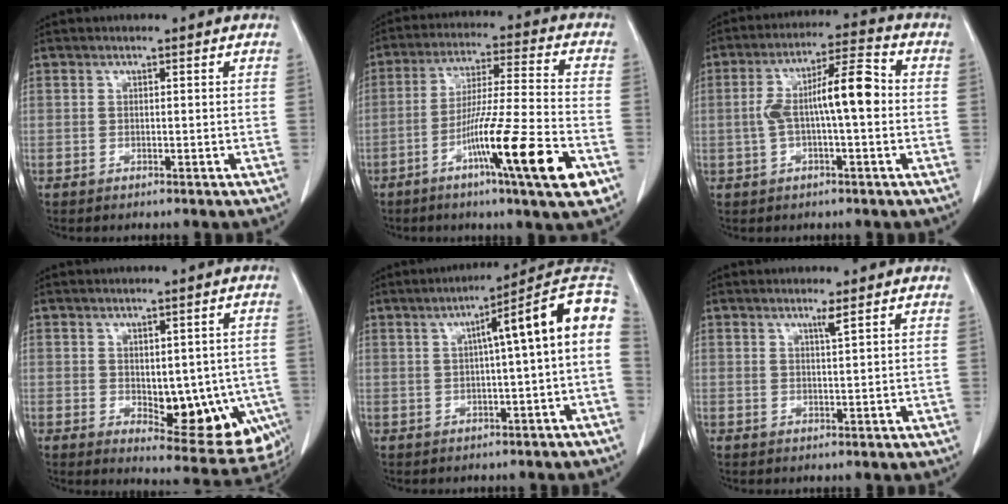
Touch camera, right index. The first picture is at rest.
{"total": 16.5, "force": [-7.0, -0.5, 15.0], "torque": [-0.252, -0.021, -0.116]}
{"total": 10.0, "force": [-0.2, 1.9, 9.9], "torque": [-0.175, 0.035, -0.003]}
{"total": 12.9, "force": [-2.9, 6.1, 10.9], "torque": [-0.109, -0.002, -0.017]}
{"total": 11.8, "force": [1.6, -0.1, 11.7], "torque": [-0.156, 0.038, 0.016]}
{"total": 1.4, "force": [0.9, -0.4, 1.0], "torque": [-0.023, -0.007, 0.019]}